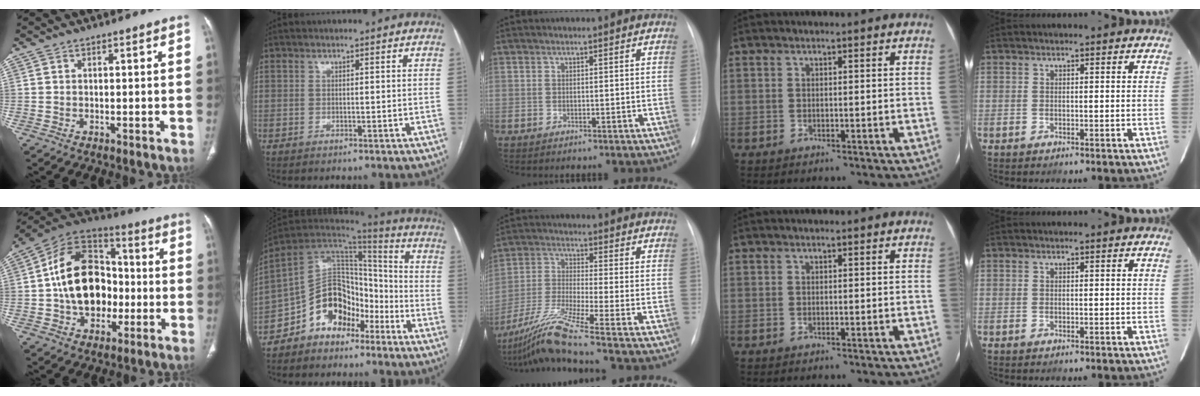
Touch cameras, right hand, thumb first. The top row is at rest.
{"thumb": {"total": 19.7, "force": [-1.7, 14.3, 13.4], "torque": [-0.184, 0.035, -0.032]}, "index": {"total": 13.0, "force": [-7.6, 8.8, 5.8], "torque": [-0.111, 0.053, -0.136]}, "middle": {"total": 10.4, "force": [-7.9, -2.7, 6.1], "torque": [-0.122, -0.030, -0.147]}}